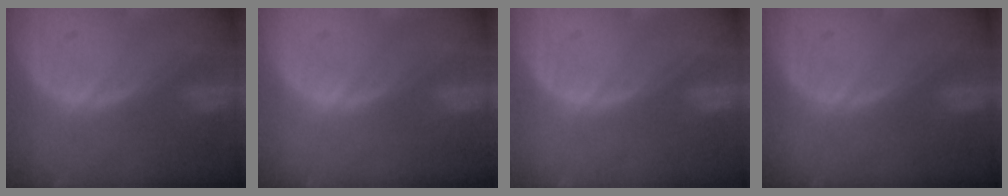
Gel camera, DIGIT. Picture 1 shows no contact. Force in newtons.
{"total": 0.0}
{"total": 0.0}
{"total": 0.0}